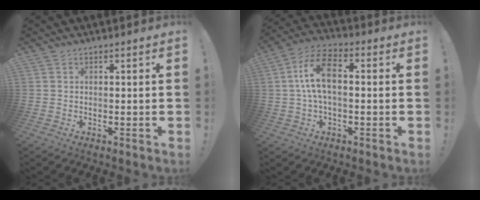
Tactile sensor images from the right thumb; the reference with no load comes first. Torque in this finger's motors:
{"motor_torque": [-0.21, 0.56, 0.54, 0.45, 0.38]}